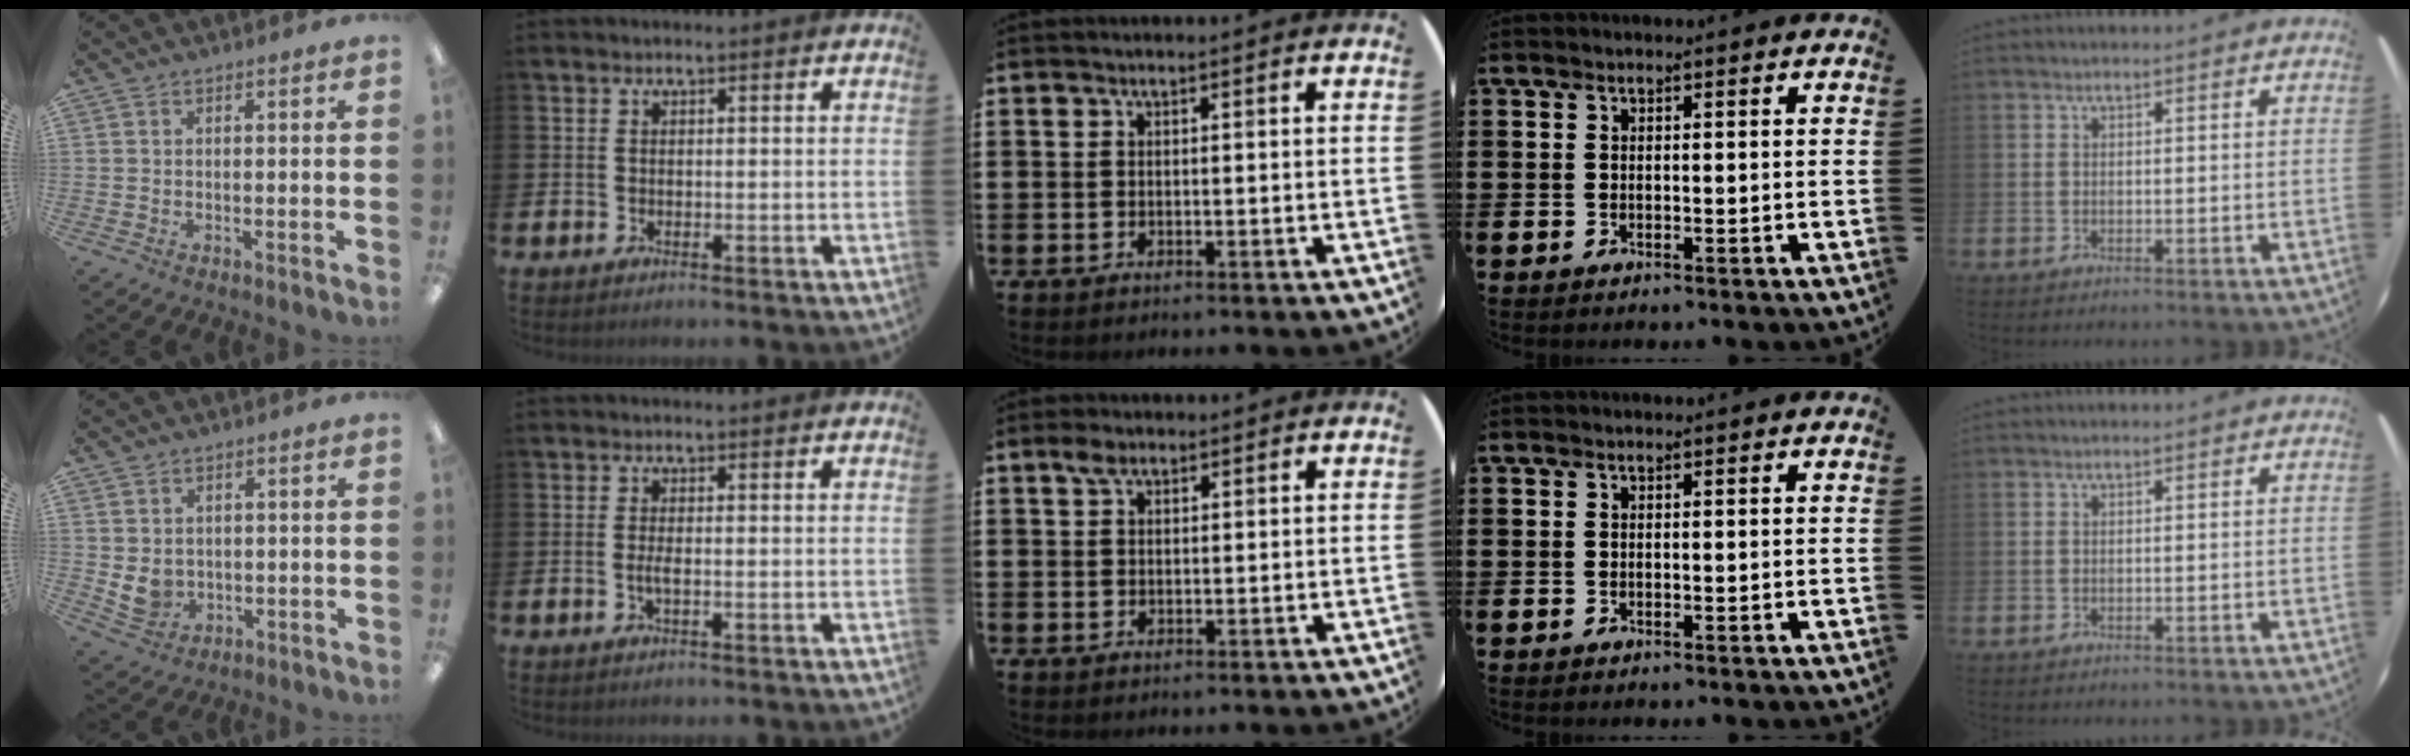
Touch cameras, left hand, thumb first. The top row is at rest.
{"thumb": {"total": 4.6, "force": [1.2, 4.0, 1.9], "torque": [-0.039, -0.009, 0.023]}, "index": {"total": 1.4, "force": [-0.3, 0.3, 1.4], "torque": [-0.031, 0.002, -0.005]}, "middle": {"total": 2.0, "force": [1.4, 1.1, 1.0], "torque": [-0.013, 0.004, 0.023]}}